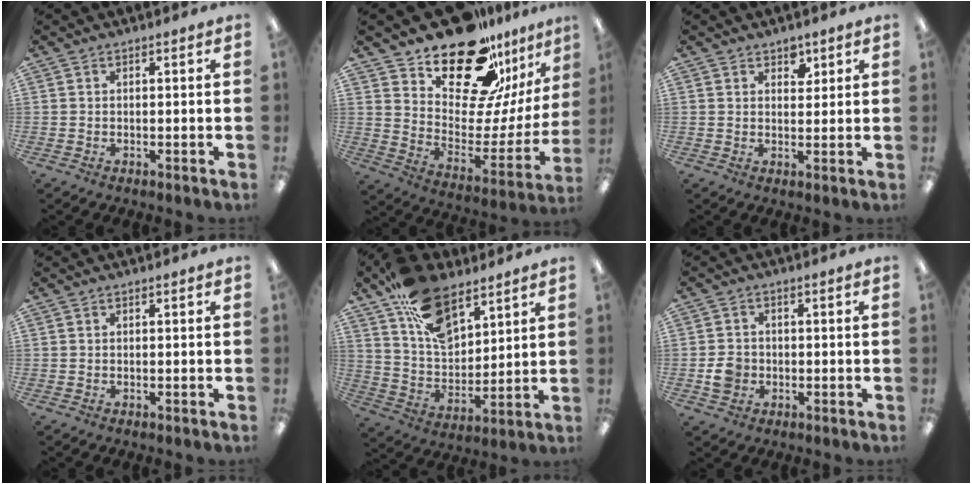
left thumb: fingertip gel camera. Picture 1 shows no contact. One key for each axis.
{"total": 23.4, "fx": 17.7, "fy": 10.6, "fz": 11.0, "tx": -0.165, "ty": -0.125, "tz": 0.312}
{"total": 3.1, "fx": 2.2, "fy": 1.9, "fz": 1.1, "tx": 0.007, "ty": -0.012, "tz": 0.034}
{"total": 0.0}
{"total": 17.8, "fx": 10.8, "fy": 9.7, "fz": 10.3, "tx": -0.181, "ty": -0.046, "tz": 0.201}
{"total": 4.5, "fx": -1.0, "fy": 4.0, "fz": 1.8, "tx": -0.022, "ty": 0.005, "tz": -0.016}